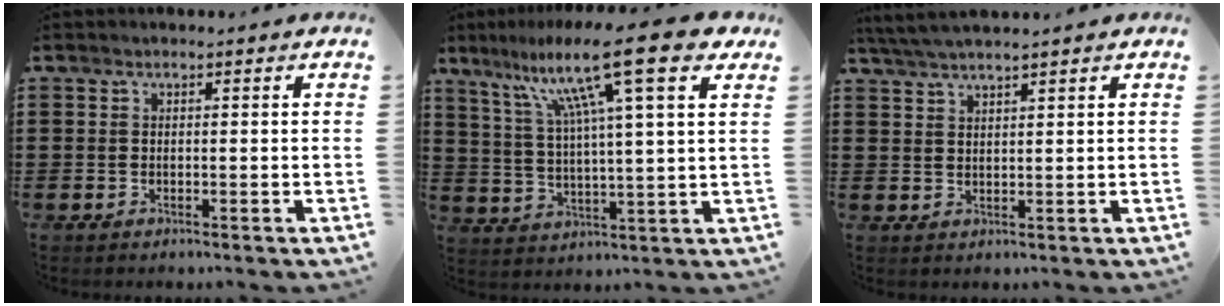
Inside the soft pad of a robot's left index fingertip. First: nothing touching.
{"total": 15.5, "force": [9.7, 1.2, 12.0], "torque": [-0.231, -0.031, 0.148]}
{"total": 3.1, "force": [2.8, -0.3, 1.3], "torque": [-0.032, -0.001, 0.053]}